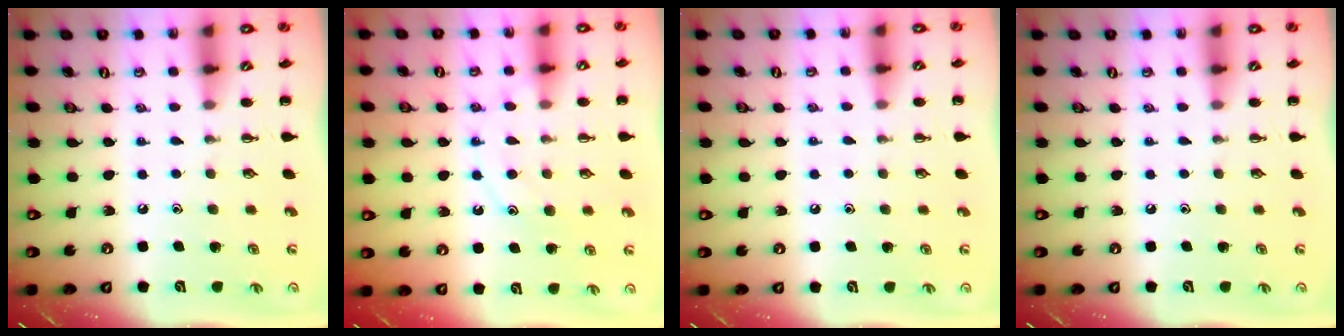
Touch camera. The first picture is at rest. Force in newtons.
{"total": 11.8, "press": 11.8, "slide": 0.9}
{"total": 3.5, "press": 3.3, "slide": 1.2}
{"total": 0.0}